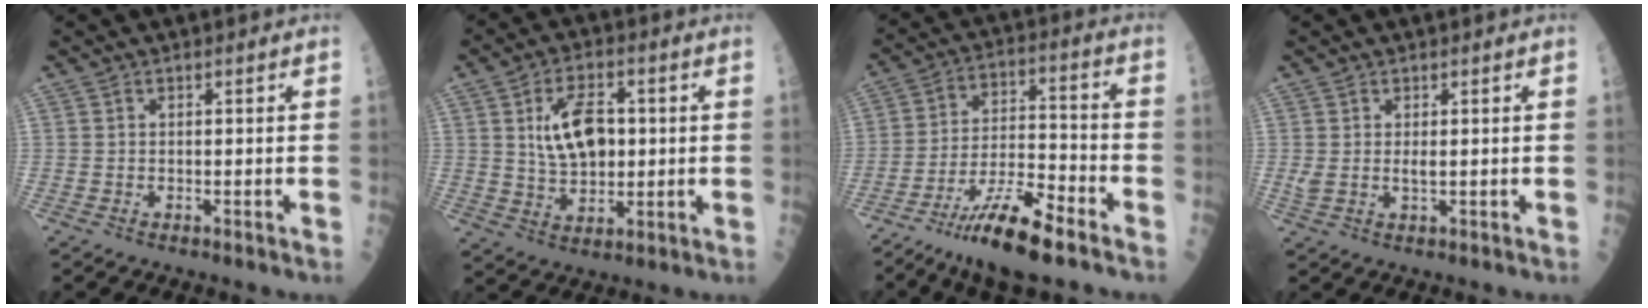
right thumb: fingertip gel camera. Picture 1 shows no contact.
{"total": 10.8, "force": [1.7, 6.2, 8.6], "torque": [-0.127, -0.002, 0.035]}
{"total": 14.9, "force": [-9.6, 2.8, 11.1], "torque": [-0.211, 0.046, -0.169]}
{"total": 2.4, "force": [0.4, 0.8, 2.2], "torque": [-0.049, 0.001, 0.014]}